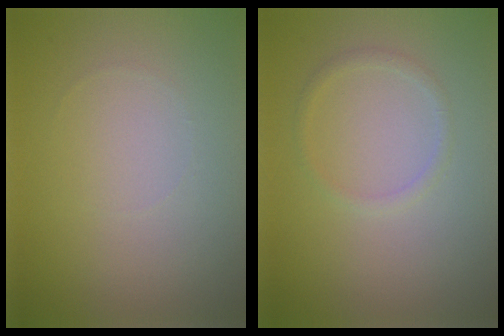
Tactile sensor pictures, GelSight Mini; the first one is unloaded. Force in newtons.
{"total": 1.0, "press": 1.0, "slide": 0.0}